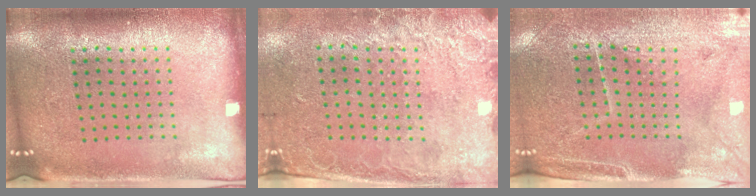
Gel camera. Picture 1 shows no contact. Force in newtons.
{"total": 2.6, "press": 2.0, "slide": 1.7}
{"total": 3.3, "press": 3.1, "slide": 1.1}